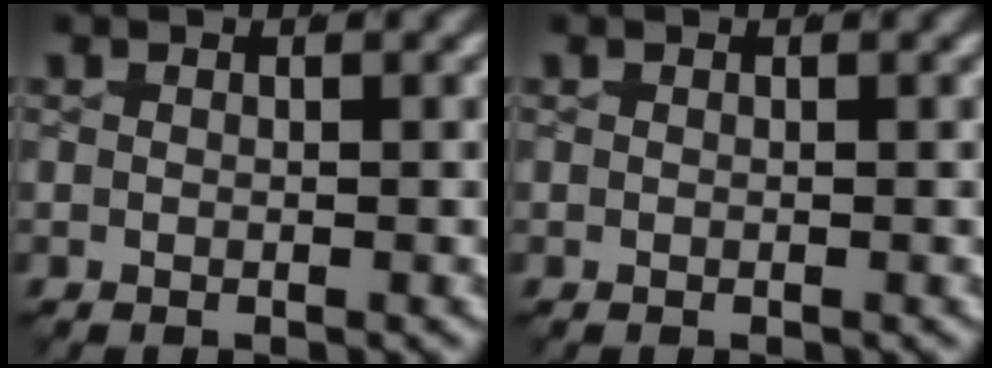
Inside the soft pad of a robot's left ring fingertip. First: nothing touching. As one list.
[{"total": 0.0}]